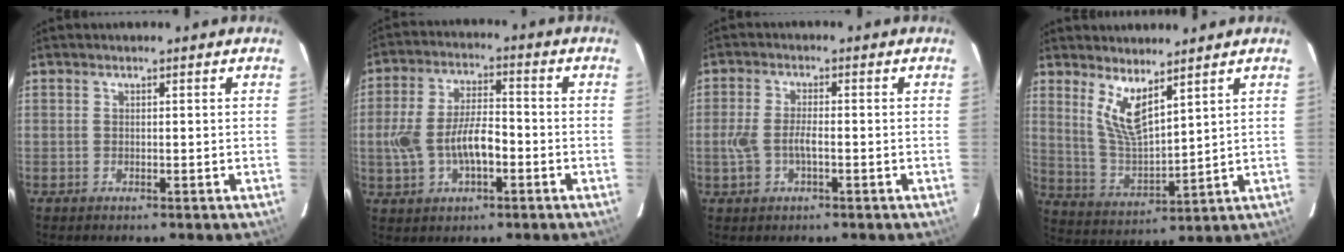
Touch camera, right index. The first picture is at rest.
{"total": 10.7, "force": [-2.7, 5.2, 8.9], "torque": [-0.187, 0.009, -0.041]}
{"total": 5.2, "force": [-1.4, 2.4, 4.3], "torque": [-0.095, 0.000, -0.025]}
{"total": 8.3, "force": [5.2, 2.5, 5.9], "torque": [-0.119, -0.013, 0.114]}